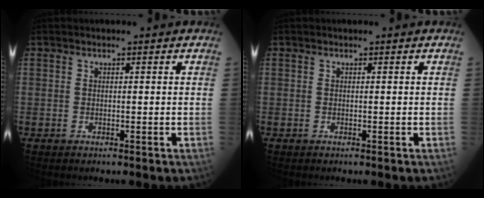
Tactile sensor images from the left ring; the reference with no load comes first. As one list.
[{"total": 0.0}]